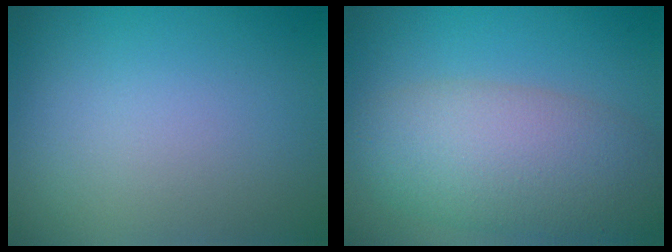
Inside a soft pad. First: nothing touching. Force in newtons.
{"total": 7.3, "press": 7.3, "slide": 0.5}